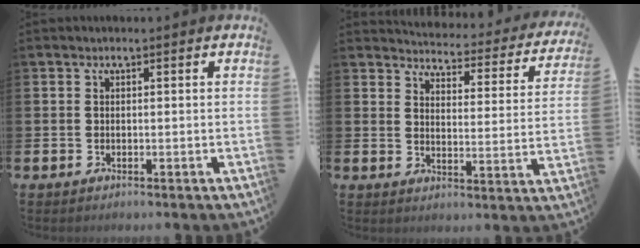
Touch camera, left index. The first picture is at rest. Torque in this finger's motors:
{"motor_torque": [0.91, -1.23, 0.08, 0.00]}